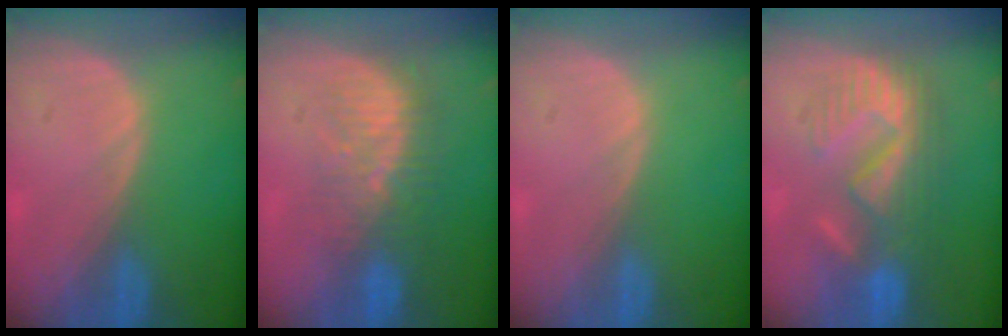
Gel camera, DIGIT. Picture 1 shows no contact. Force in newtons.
{"total": 8.4, "press": 7.8, "slide": 3.0}
{"total": 0.0}
{"total": 8.7, "press": 8.6, "slide": 1.4}